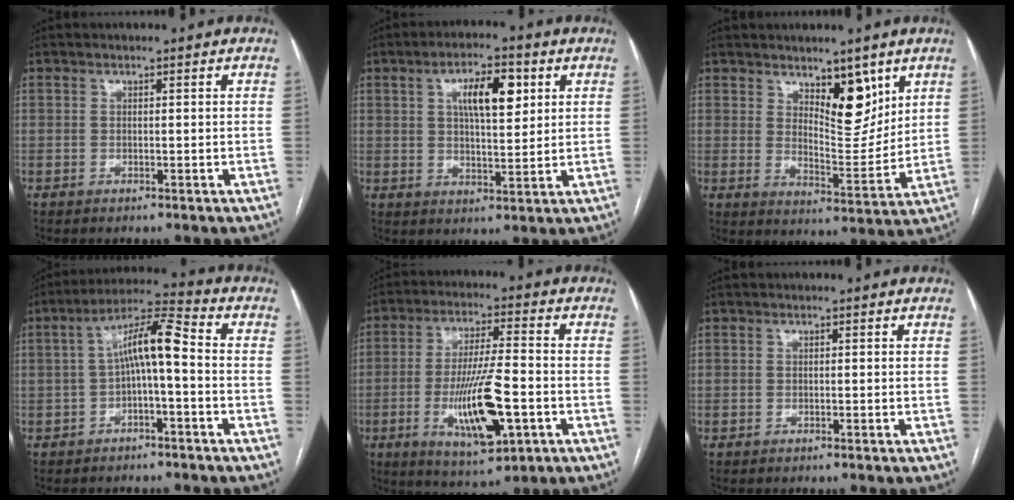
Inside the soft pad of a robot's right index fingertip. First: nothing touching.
{"total": 8.6, "force": [3.1, 2.9, 7.4], "torque": [-0.125, 0.010, 0.054]}
{"total": 8.4, "force": [5.0, 3.3, 6.0], "torque": [-0.088, -0.013, 0.087]}
{"total": 8.2, "force": [-0.3, 1.4, 8.1], "torque": [-0.146, 0.035, -0.008]}
{"total": 13.4, "force": [-3.8, 2.6, 12.6], "torque": [-0.235, -0.011, -0.058]}
{"total": 0.0}